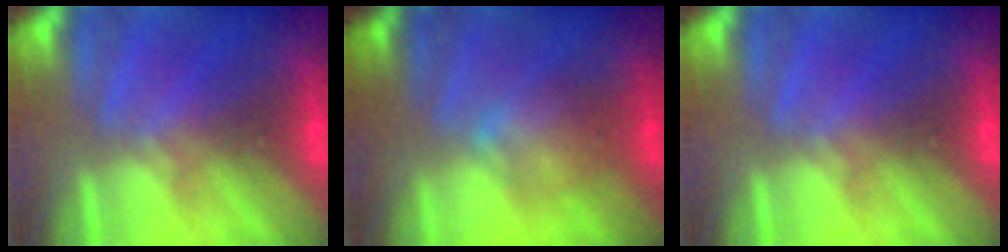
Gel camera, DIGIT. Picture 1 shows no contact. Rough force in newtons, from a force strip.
{"total": 2.0}
{"total": 0.0}